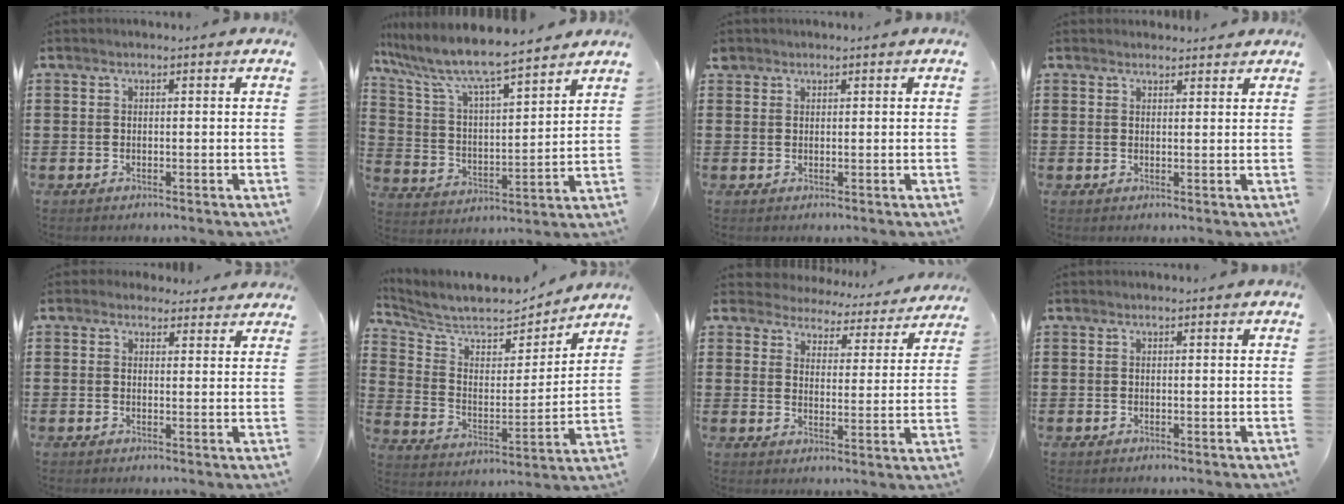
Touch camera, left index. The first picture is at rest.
{"total": 7.7, "force": [6.8, 0.7, 3.5], "torque": [-0.100, -0.043, 0.112]}
{"total": 1.0, "force": [0.8, 0.6, 0.1], "torque": [-0.005, 0.003, 0.017]}
{"total": 1.6, "force": [1.6, 0.3, 0.1], "torque": [-0.005, 0.002, 0.031]}
{"total": 2.4, "force": [2.1, 1.2, 0.2], "torque": [-0.005, -0.002, 0.038]}
{"total": 7.5, "force": [6.7, 2.2, 2.5], "torque": [-0.077, -0.049, 0.111]}
{"total": 4.4, "force": [4.4, 0.6, -0.4], "torque": [-0.022, -0.034, 0.074]}
{"total": 0.0}